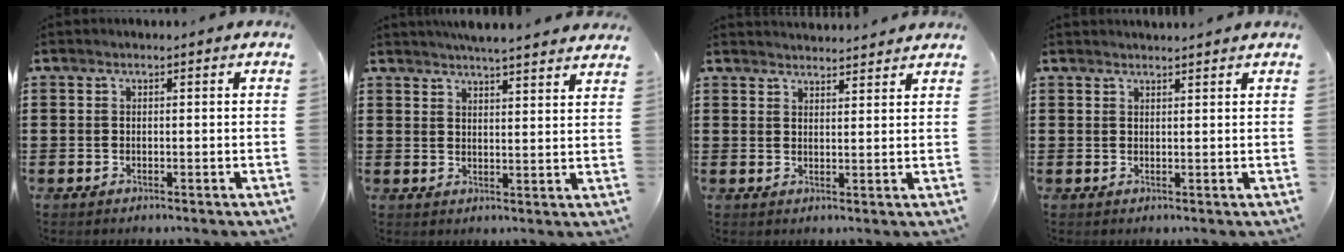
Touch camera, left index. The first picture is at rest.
{"total": 4.3, "force": [4.1, -0.4, 1.1], "torque": [-0.033, -0.015, 0.074]}
{"total": 2.4, "force": [2.4, -0.2, -0.2], "torque": [-0.004, -0.007, 0.046]}
{"total": 1.2, "force": [1.2, -0.1, 0.1], "torque": [-0.005, -0.002, 0.024]}